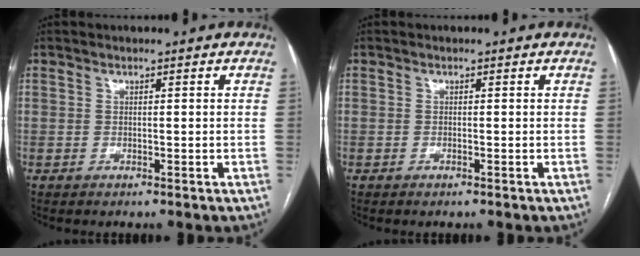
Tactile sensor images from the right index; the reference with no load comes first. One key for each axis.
{"total": 0.0}